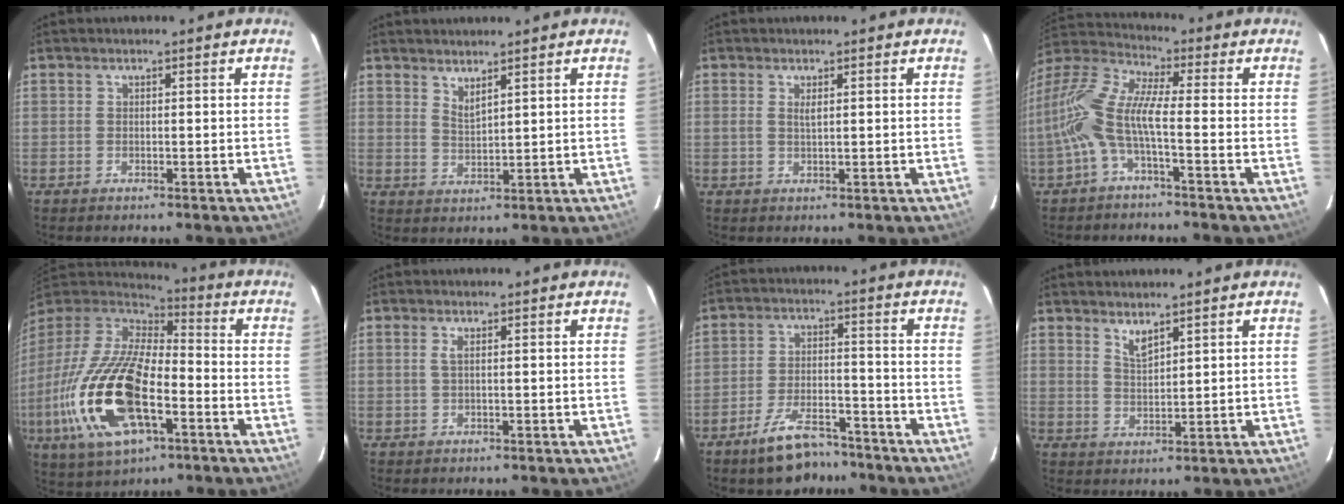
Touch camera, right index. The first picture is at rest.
{"total": 2.7, "force": [2.3, 0.3, 1.4], "torque": [-0.024, -0.003, 0.039]}
{"total": 1.3, "force": [0.5, 0.3, 1.1], "torque": [-0.021, 0.001, 0.008]}
{"total": 11.3, "force": [-2.7, 2.5, 10.7], "torque": [-0.223, 0.008, -0.058]}
{"total": 25.1, "force": [-8.2, 11.2, 21.0], "torque": [-0.448, -0.044, -0.149]}
{"total": 0.9, "force": [0.1, -0.2, 0.9], "torque": [-0.020, 0.000, 0.001]}
{"total": 10.4, "force": [-8.1, 4.2, 4.9], "torque": [-0.105, 0.011, -0.124]}
{"total": 2.7, "force": [2.4, 0.1, 1.1], "torque": [-0.021, -0.003, 0.044]}